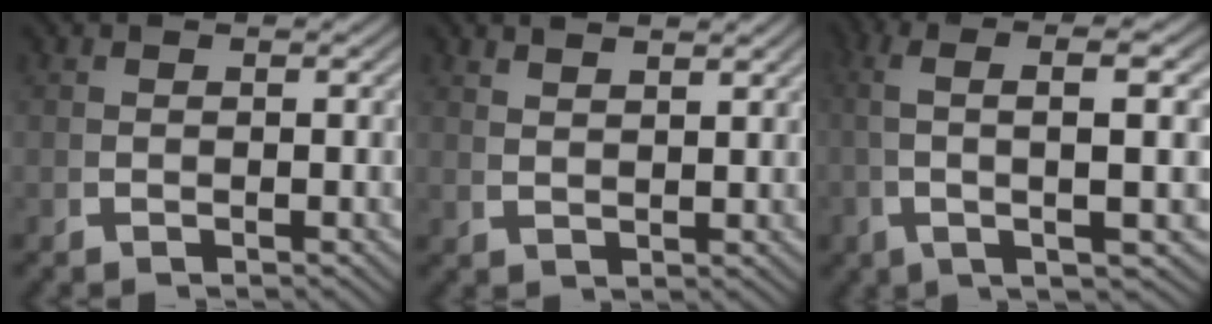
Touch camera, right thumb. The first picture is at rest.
{"total": 2.5, "force": [2.4, -0.3, 0.6], "torque": [-0.002, 0.009, 0.052]}
{"total": 9.4, "force": [3.5, 2.2, 8.5], "torque": [-0.132, 0.031, 0.046]}